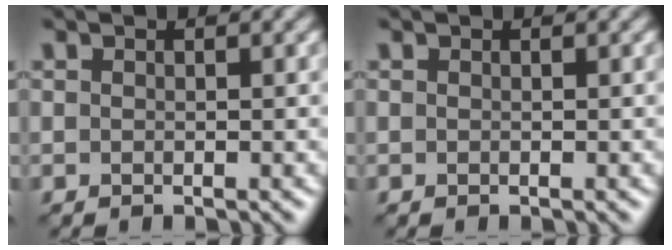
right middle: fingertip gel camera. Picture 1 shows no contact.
{"total": 0.0}